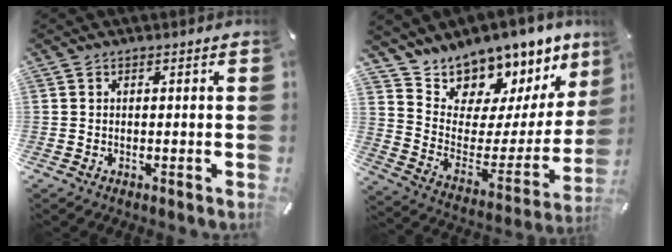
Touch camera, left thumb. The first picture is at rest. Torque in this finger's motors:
{"motor_torque": [3.31, 1.71, 1.58, -1.19, 0.42]}